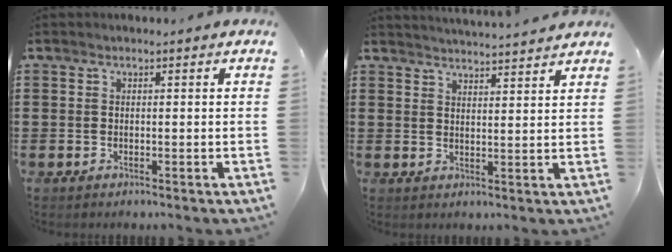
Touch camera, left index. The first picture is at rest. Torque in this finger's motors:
{"motor_torque": [1.05, -1.09, 0.19, 0.10]}